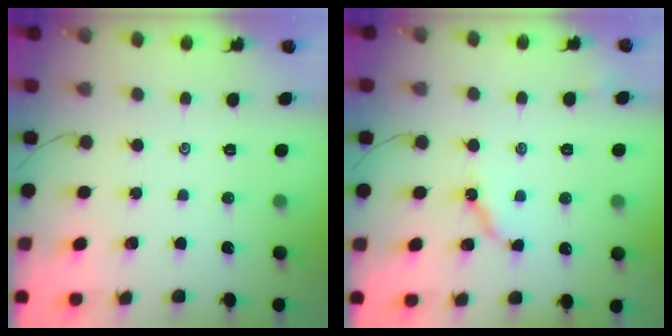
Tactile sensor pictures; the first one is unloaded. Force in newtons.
{"total": 5.6, "press": 5.6, "slide": 0.4}